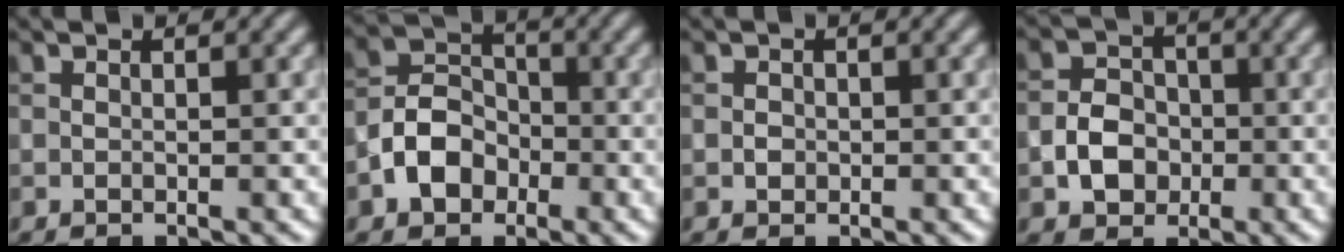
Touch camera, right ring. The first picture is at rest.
{"total": 4.5, "force": [-1.9, 3.5, 2.2], "torque": [-0.037, 0.006, -0.039]}
{"total": 0.7, "force": [-0.1, 0.6, 0.2], "torque": [0.000, -0.003, -0.003]}
{"total": 3.6, "force": [-1.1, 3.0, 1.8], "torque": [-0.025, 0.004, -0.023]}